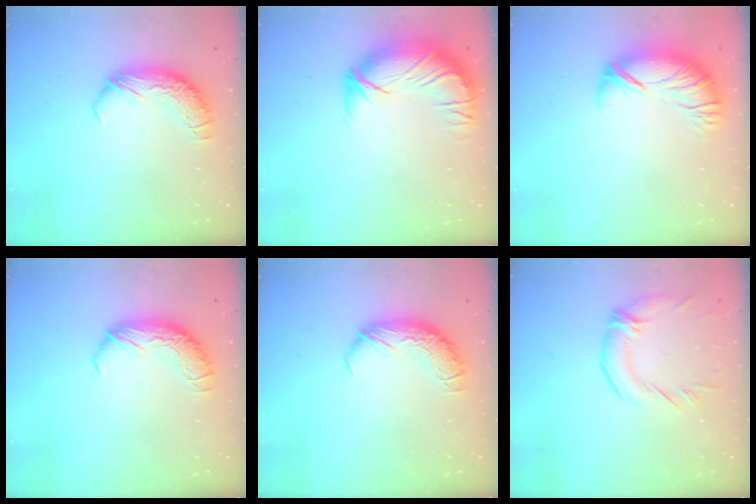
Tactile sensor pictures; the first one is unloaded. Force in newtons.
{"total": 2.8, "press": 0.4, "slide": 2.8}
{"total": 2.5, "press": 1.6, "slide": 1.9}
{"total": 0.0}
{"total": 0.0}
{"total": 2.1, "press": 1.4, "slide": 1.6}